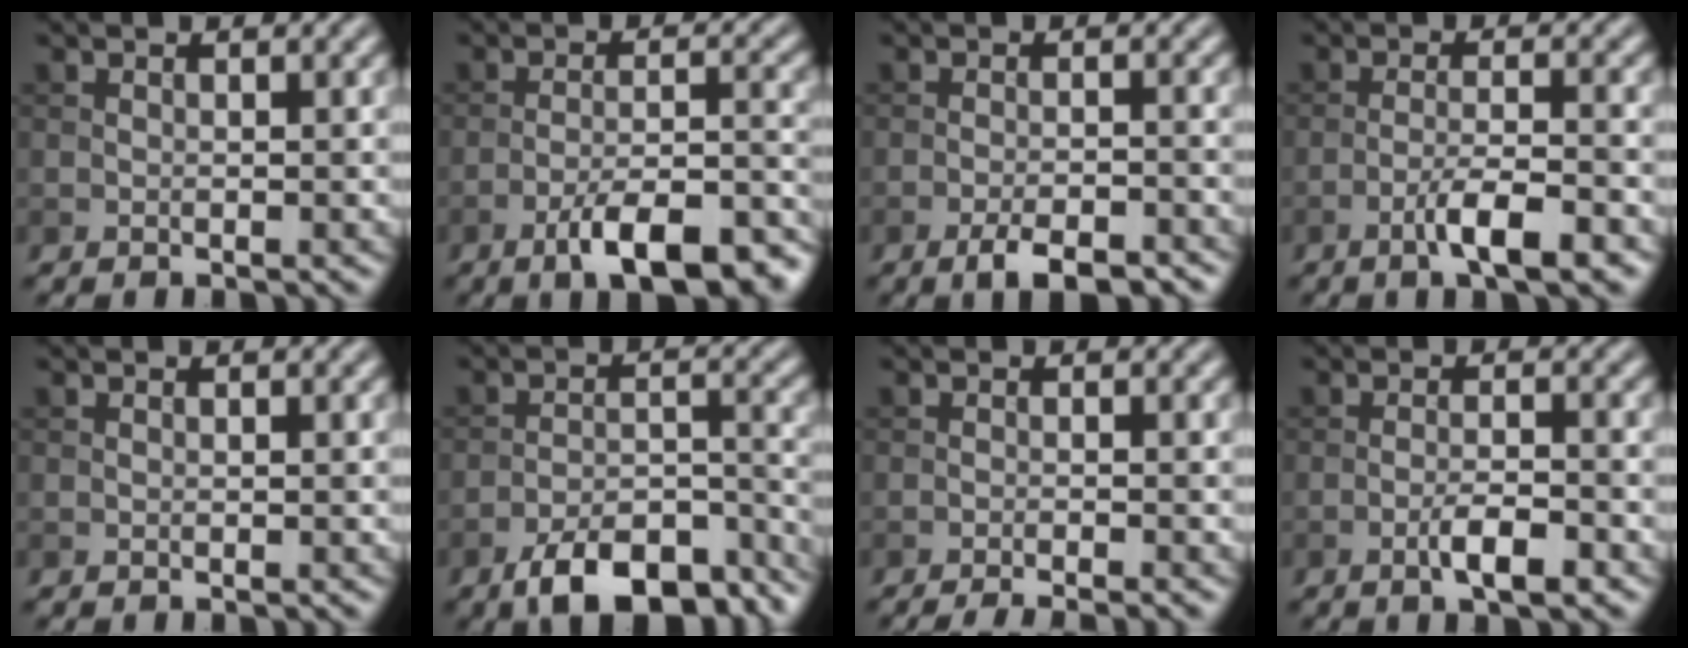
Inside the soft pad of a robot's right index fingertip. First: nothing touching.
{"total": 9.0, "force": [-6.0, 2.5, 6.3], "torque": [-0.094, 0.003, -0.094]}
{"total": 3.9, "force": [-2.7, 1.0, 2.6], "torque": [-0.045, -0.001, -0.044]}
{"total": 4.2, "force": [-2.4, 0.7, 3.4], "torque": [-0.062, 0.005, -0.045]}
{"total": 0.0}
{"total": 10.1, "force": [-7.6, 3.6, 5.5], "torque": [-0.078, -0.005, -0.126]}
{"total": 3.1, "force": [-2.2, 0.5, 2.2], "torque": [-0.031, 0.004, -0.043]}
{"total": 3.0, "force": [-1.6, 0.7, 2.5], "torque": [-0.046, 0.004, -0.030]}